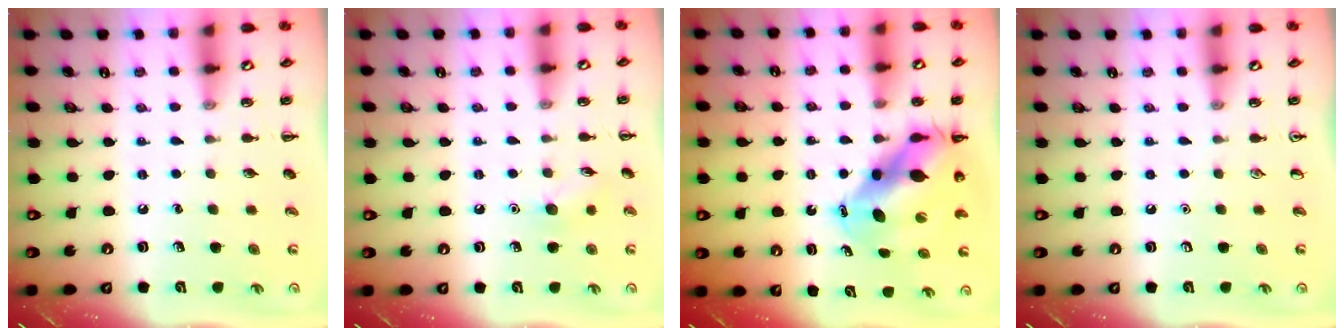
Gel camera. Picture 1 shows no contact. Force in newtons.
{"total": 8.0, "press": 7.7, "slide": 2.1}
{"total": 9.5, "press": 9.1, "slide": 2.4}
{"total": 0.0}